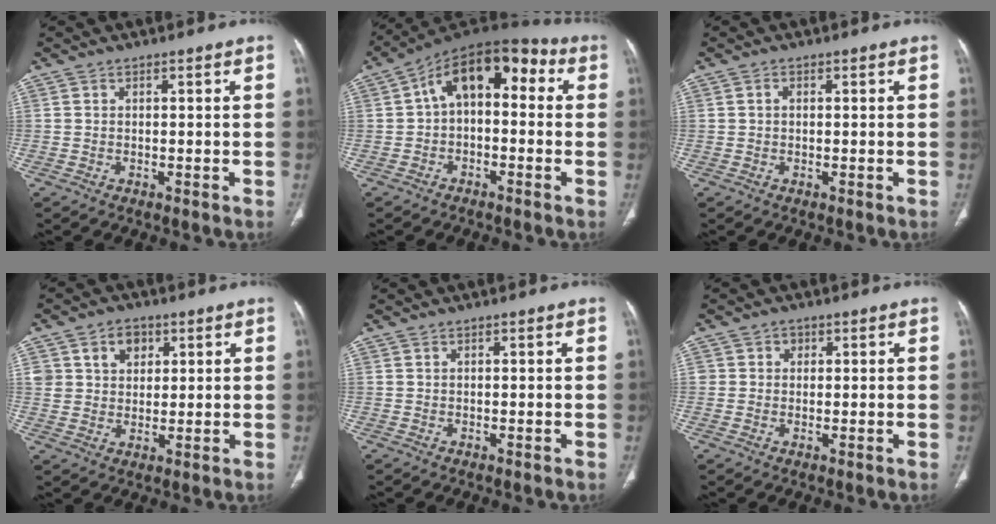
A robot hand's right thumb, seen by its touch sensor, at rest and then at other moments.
{"total": 12.8, "force": [1.5, 7.6, 10.2], "torque": [-0.120, 0.049, 0.005]}
{"total": 0.8, "force": [0.0, 0.7, 0.5], "torque": [-0.006, 0.002, -0.002]}
{"total": 6.6, "force": [2.8, 5.1, 3.0], "torque": [-0.018, -0.010, 0.047]}
{"total": 0.0}
{"total": 2.0, "force": [0.6, 1.8, 0.4], "torque": [0.010, 0.002, 0.004]}